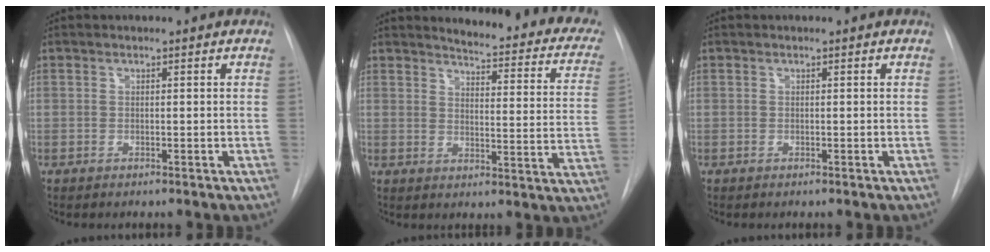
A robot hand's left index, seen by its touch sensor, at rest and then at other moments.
{"total": 19.3, "force": [17.5, 3.7, 7.3], "torque": [-0.069, -0.080, 0.180]}
{"total": 0.0}